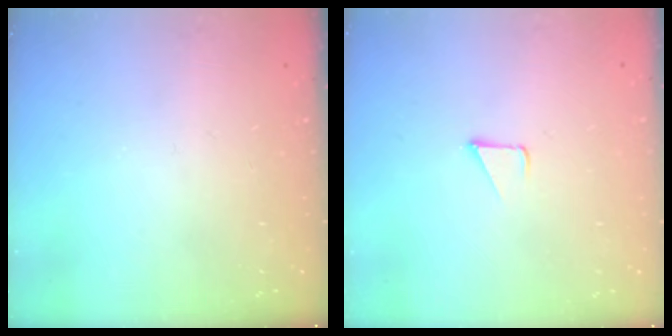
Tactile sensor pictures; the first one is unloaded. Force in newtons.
{"total": 1.7, "press": 1.7, "slide": 0.1}